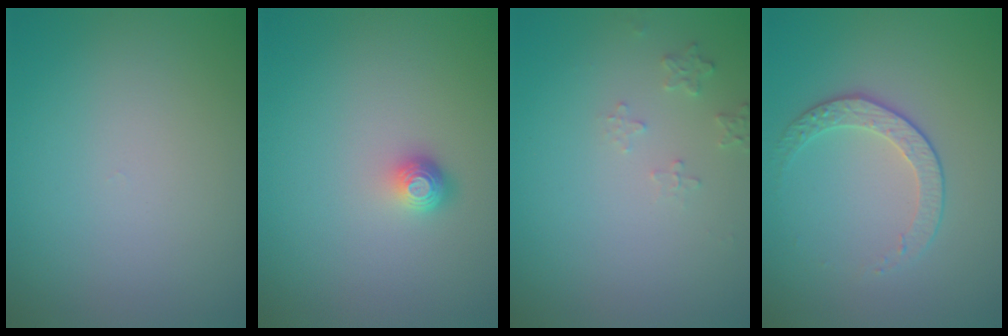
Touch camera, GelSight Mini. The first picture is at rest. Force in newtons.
{"total": 1.6, "press": 1.2, "slide": 1.1}
{"total": 1.3, "press": 1.3, "slide": 0.2}
{"total": 2.2, "press": 1.7, "slide": 1.4}